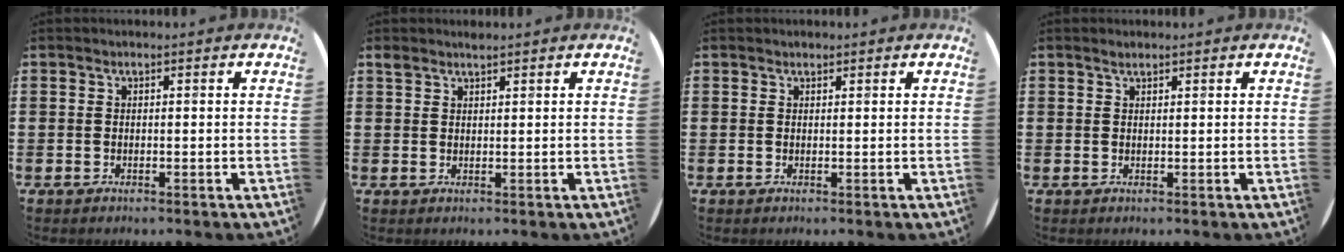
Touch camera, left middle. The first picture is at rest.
{"total": 1.3, "force": [1.3, 0.2, 0.1], "torque": [-0.004, 0.001, 0.024]}
{"total": 0.5, "force": [0.5, 0.2, 0.0], "torque": [-0.001, 0.002, 0.010]}
{"total": 0.8, "force": [0.8, 0.1, 0.3], "torque": [-0.006, 0.002, 0.014]}